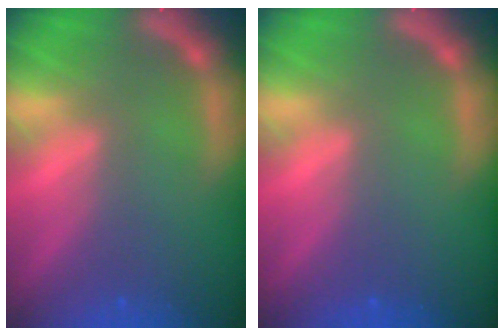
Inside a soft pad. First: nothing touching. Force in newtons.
{"total": 0.0}